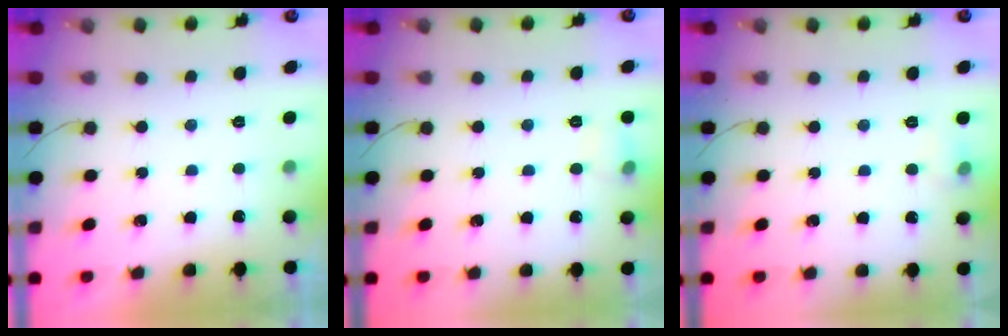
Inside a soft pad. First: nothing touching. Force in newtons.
{"total": 5.5, "press": 5.2, "slide": 1.6}
{"total": 8.1, "press": 4.3, "slide": 6.9}